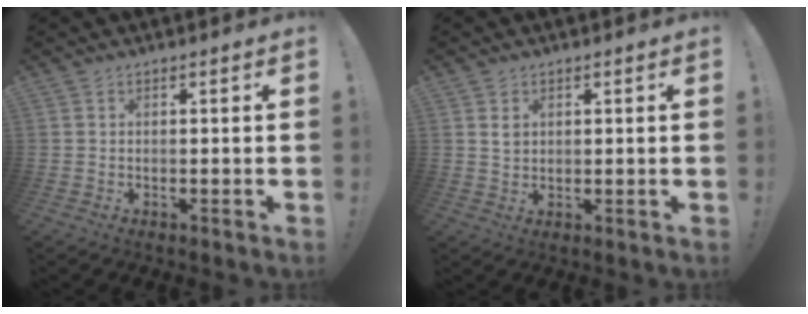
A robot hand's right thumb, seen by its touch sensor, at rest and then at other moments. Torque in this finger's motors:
{"motor_torque": [-0.04, -0.05, -0.11, 0.13, 0.11]}